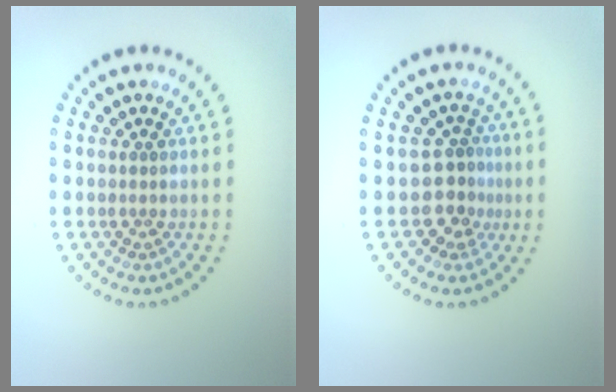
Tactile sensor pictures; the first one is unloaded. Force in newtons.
{"total": 2.8, "press": 2.1, "slide": 1.9}